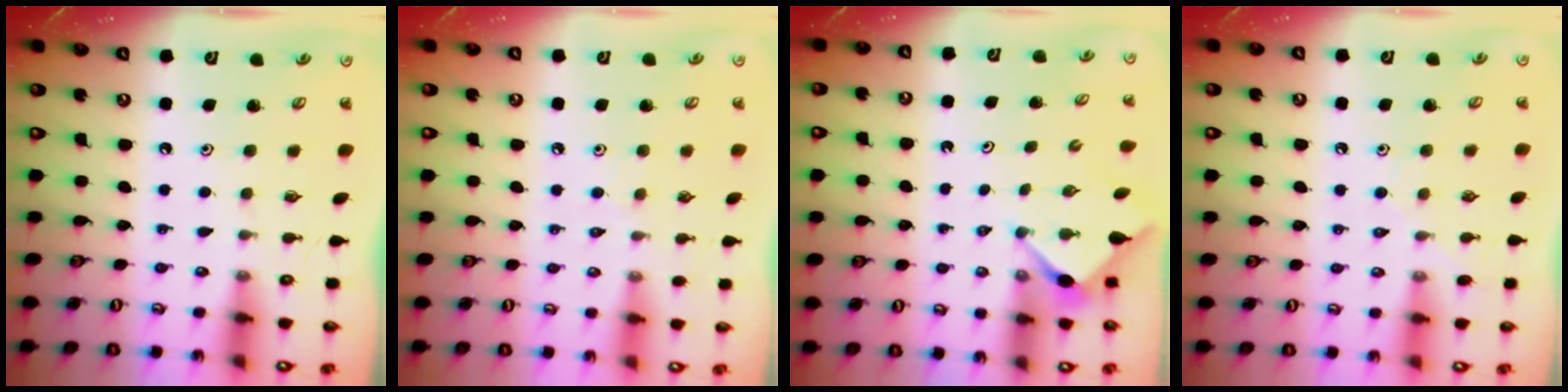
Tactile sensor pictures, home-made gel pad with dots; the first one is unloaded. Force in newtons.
{"total": 3.4, "press": 3.4, "slide": 0.6}
{"total": 2.9, "press": 2.9, "slide": 0.3}
{"total": 5.2, "press": 5.1, "slide": 0.8}